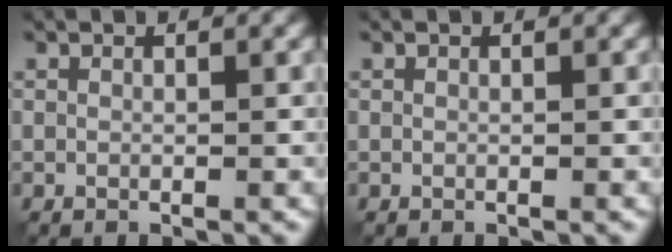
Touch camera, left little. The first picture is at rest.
{"total": 0.0}